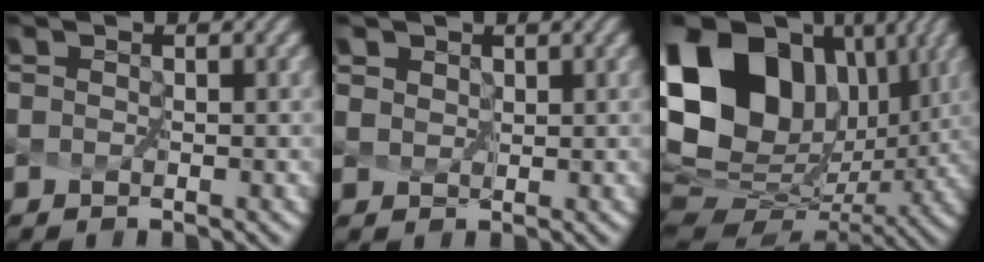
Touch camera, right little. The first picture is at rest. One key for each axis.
{"total": 4.3, "fx": 2.1, "fy": 3.1, "fz": 2.1, "tx": -0.047, "ty": 0.022, "tz": 0.016}
{"total": 17.9, "fx": 5.6, "fy": 12.8, "fz": 11.2, "tx": -0.245, "ty": 0.021, "tz": 0.119}